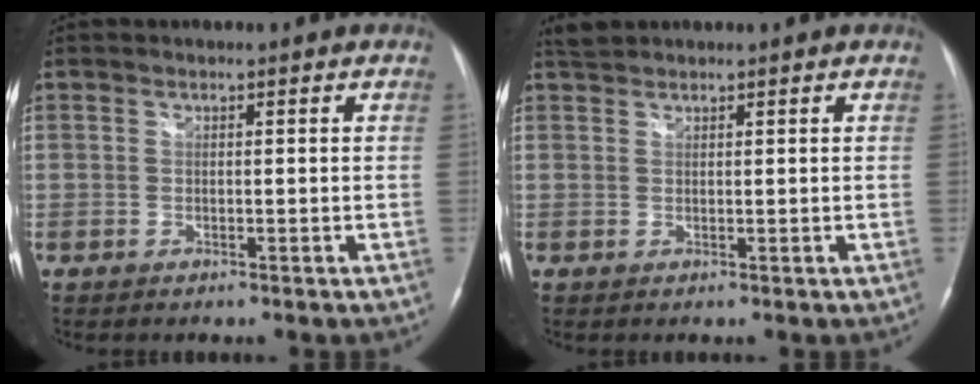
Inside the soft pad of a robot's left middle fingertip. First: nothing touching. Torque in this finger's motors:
{"motor_torque": [0.11, 0.01, -0.10, 0.01]}